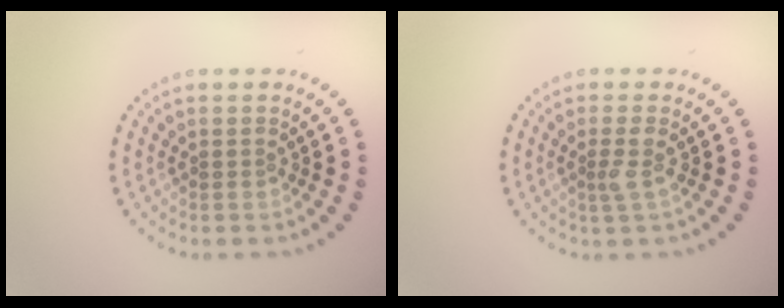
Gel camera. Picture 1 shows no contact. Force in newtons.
{"total": 1.5, "press": 1.2, "slide": 1.0}